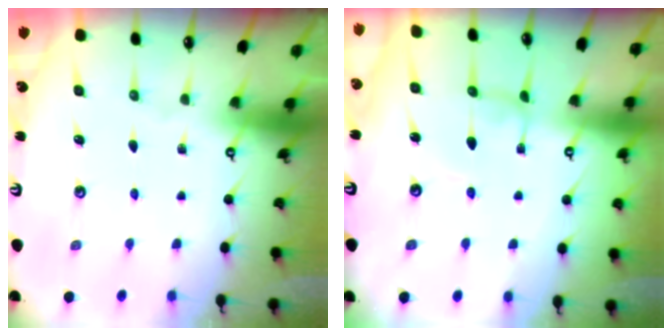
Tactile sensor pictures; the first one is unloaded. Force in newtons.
{"total": 1.4, "press": 1.4, "slide": 0.1}